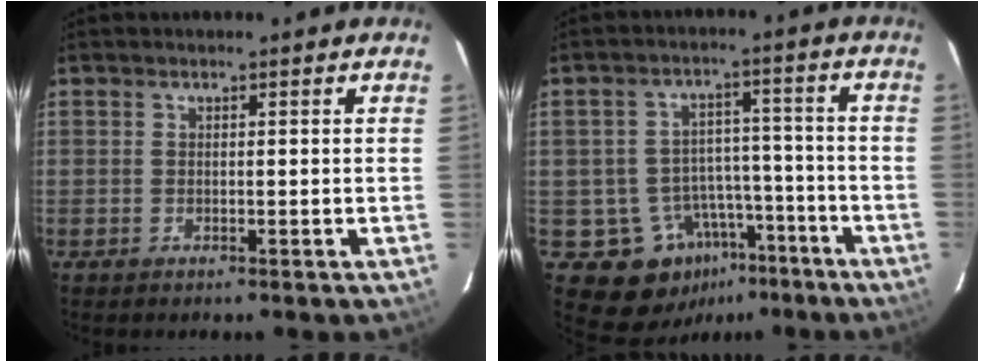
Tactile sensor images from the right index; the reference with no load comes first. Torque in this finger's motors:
{"motor_torque": [-0.02, -0.16, 0.00, -0.07]}